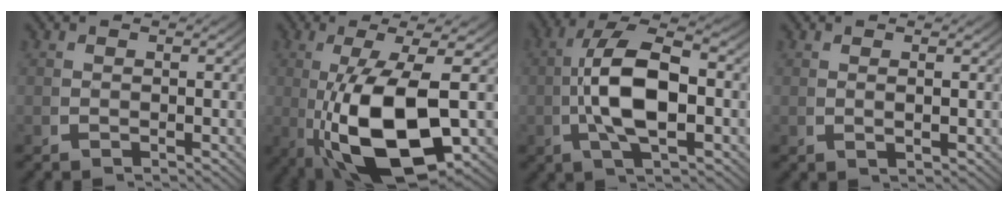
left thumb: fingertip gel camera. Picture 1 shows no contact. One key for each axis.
{"total": 13.5, "fx": -1.9, "fy": 6.3, "fz": 11.8, "tx": -0.242, "ty": -0.045, "tz": 0.003}
{"total": 9.2, "fx": 0.1, "fy": 4.5, "fz": 8.0, "tx": -0.167, "ty": -0.015, "tz": 0.004}
{"total": 1.0, "fx": 0.6, "fy": 0.1, "fz": 0.8, "tx": -0.018, "ty": -0.002, "tz": 0.014}